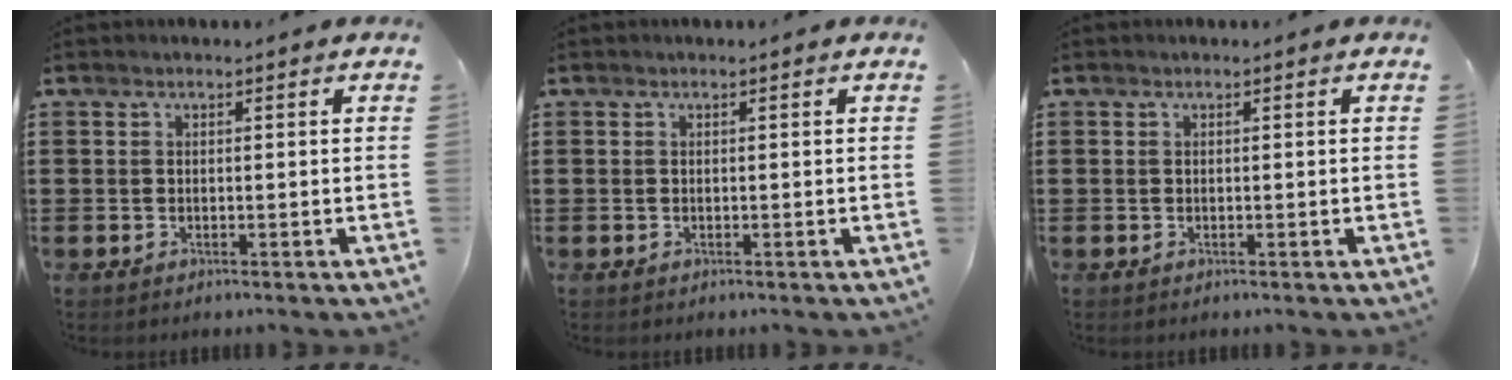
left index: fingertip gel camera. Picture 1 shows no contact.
{"total": 0.0}
{"total": 0.0}